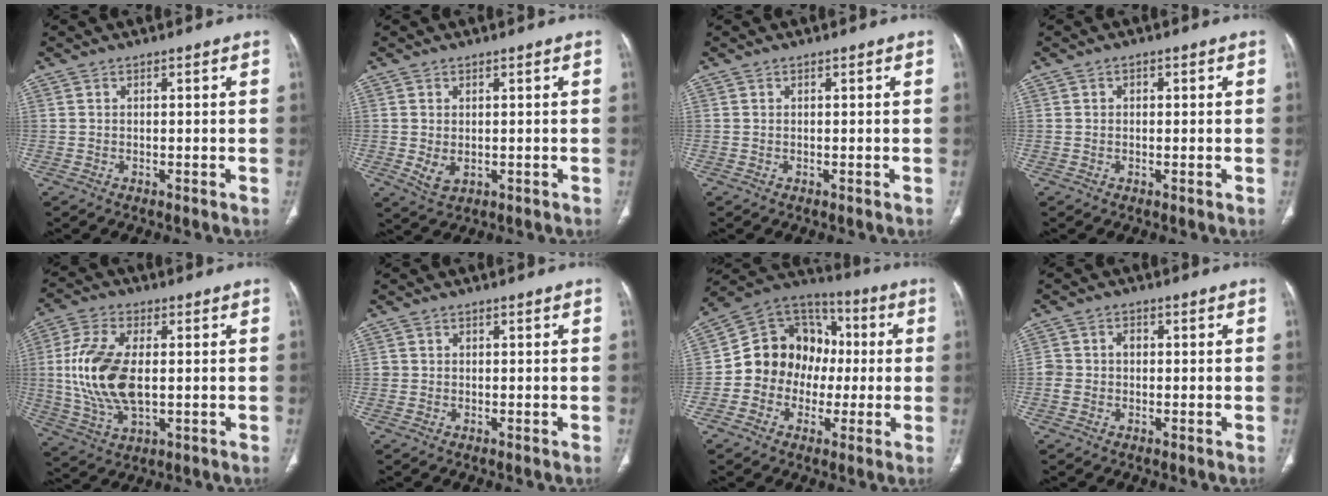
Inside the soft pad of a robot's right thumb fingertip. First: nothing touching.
{"total": 3.0, "force": [-0.2, 2.0, 2.3], "torque": [-0.044, -0.005, 0.007]}
{"total": 0.0}
{"total": 0.9, "force": [0.1, 0.7, 0.5], "torque": [-0.004, 0.002, -0.001]}
{"total": 15.1, "force": [0.5, 7.9, 12.9], "torque": [-0.276, -0.004, 0.012]}
{"total": 0.8, "force": [0.0, 0.8, 0.1], "torque": [0.006, 0.005, -0.002]}
{"total": 15.8, "force": [-1.3, 13.7, 7.8], "torque": [-0.083, 0.043, -0.032]}
{"total": 3.3, "force": [-0.2, 2.7, 1.9], "torque": [-0.031, 0.014, -0.006]}